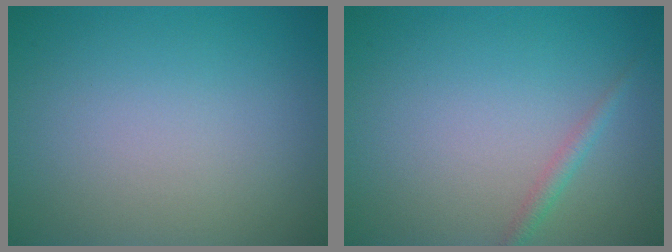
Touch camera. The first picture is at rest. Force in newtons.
{"total": 1.2, "press": 1.2, "slide": 0.0}